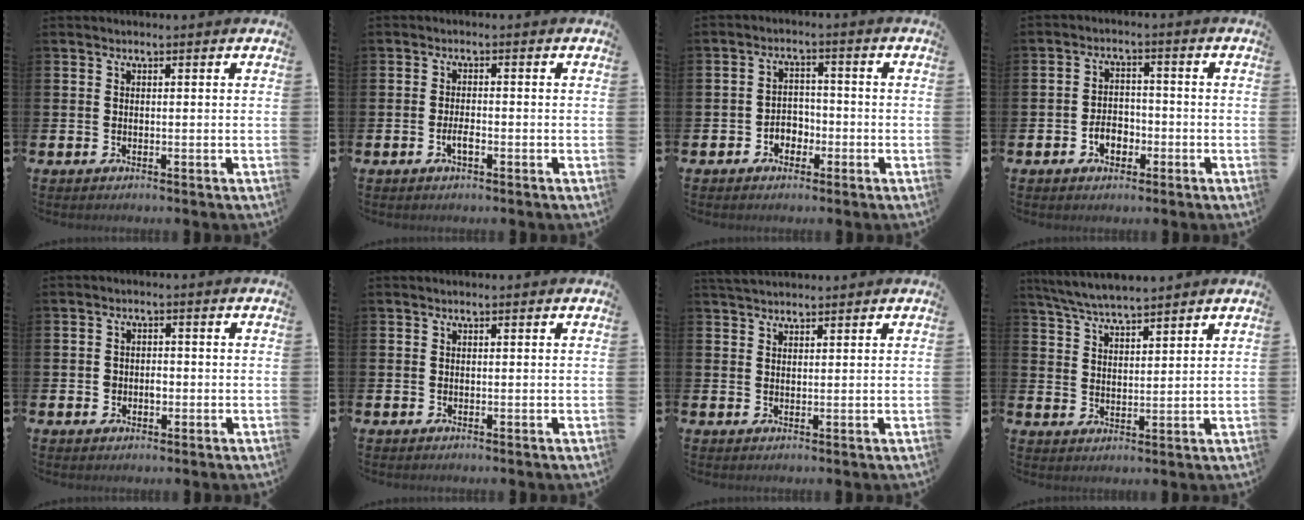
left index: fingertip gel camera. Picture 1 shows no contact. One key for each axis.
{"total": 1.9, "fx": -0.7, "fy": 0.7, "fz": 1.6, "tx": -0.029, "ty": 0.000, "tz": -0.014}
{"total": 2.9, "fx": -1.6, "fy": 2.2, "fz": 0.9, "tx": -0.021, "ty": 0.005, "tz": -0.039}
{"total": 3.5, "fx": -1.5, "fy": 2.4, "fz": 1.9, "tx": -0.020, "ty": -0.003, "tz": -0.036}
{"total": 1.9, "fx": -0.4, "fy": 1.5, "fz": 1.0, "tx": -0.010, "ty": 0.002, "tz": -0.013}
{"total": 0.0}
{"total": 2.5, "fx": 2.4, "fy": 0.7, "fz": 0.5, "tx": -0.004, "ty": -0.007, "tz": 0.042}
{"total": 5.5, "fx": 5.4, "fy": 0.4, "fz": 1.2, "tx": -0.045, "ty": -0.021, "tz": 0.098}